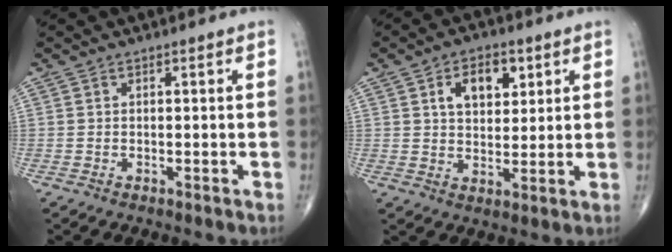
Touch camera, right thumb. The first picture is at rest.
{"total": 8.4, "force": [3.3, 5.2, 5.7], "torque": [-0.061, -0.012, 0.052]}